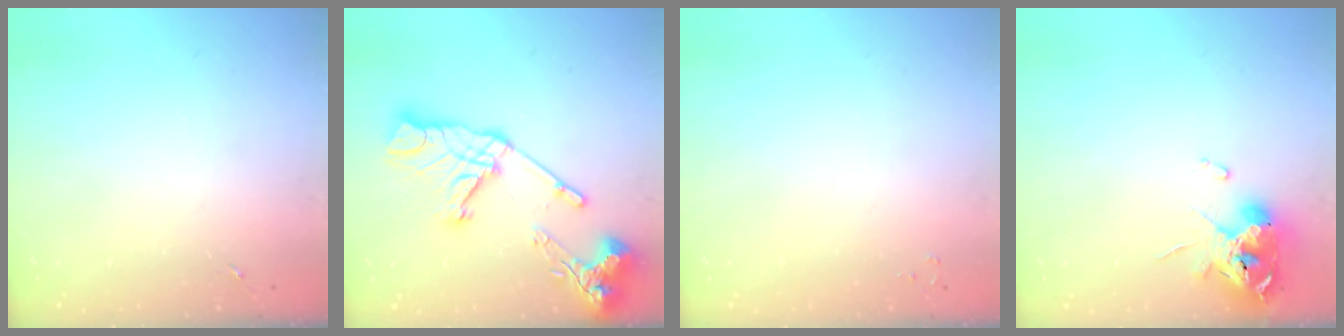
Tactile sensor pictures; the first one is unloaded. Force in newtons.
{"total": 20.1, "press": 20.0, "slide": 2.3}
{"total": 2.0, "press": 2.0, "slide": 0.3}
{"total": 14.0, "press": 13.9, "slide": 1.7}